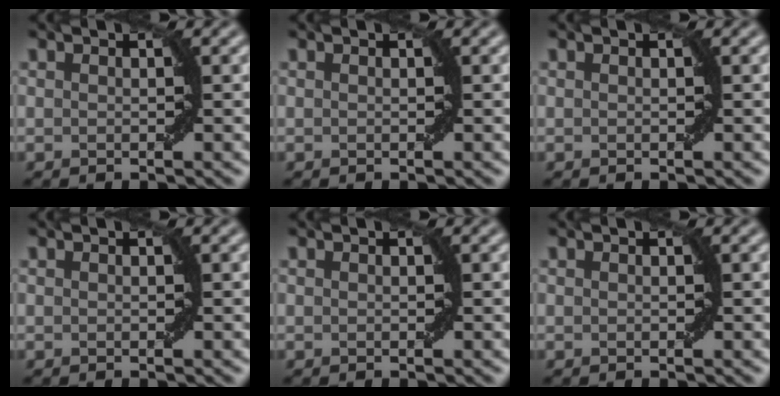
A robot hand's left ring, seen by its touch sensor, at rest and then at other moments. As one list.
[{"total": 0.0}, {"total": 0.0}, {"total": 0.0}, {"total": 0.0}, {"total": 0.0}]